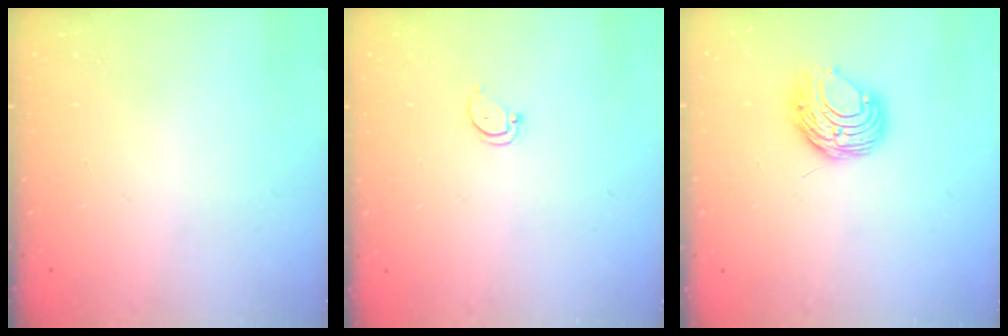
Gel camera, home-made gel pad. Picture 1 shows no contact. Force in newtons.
{"total": 2.9, "press": 2.9, "slide": 0.2}
{"total": 8.8, "press": 8.8, "slide": 0.8}